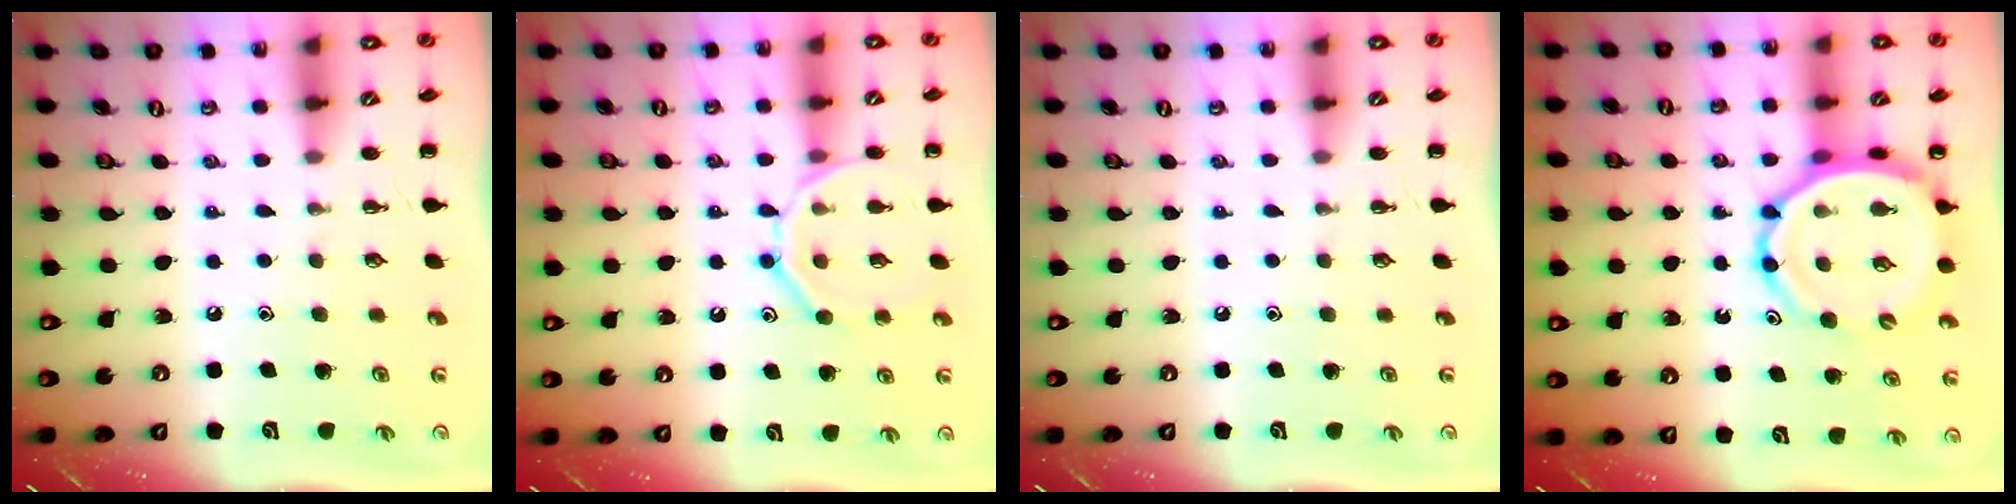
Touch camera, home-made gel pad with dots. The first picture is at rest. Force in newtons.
{"total": 13.0, "press": 12.9, "slide": 1.1}
{"total": 0.0}
{"total": 10.7, "press": 10.1, "slide": 3.4}